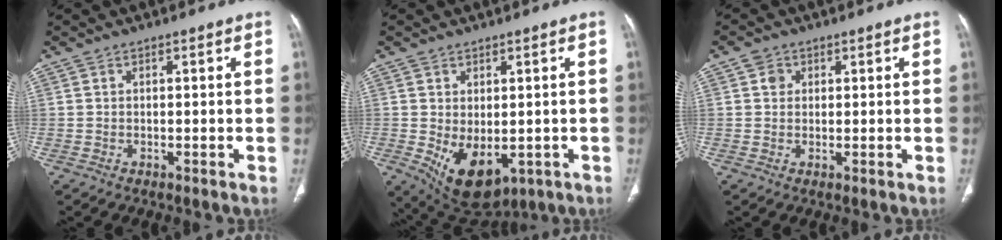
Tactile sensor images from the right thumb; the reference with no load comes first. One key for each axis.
{"total": 10.3, "fx": -2.2, "fy": 6.2, "fz": 7.9, "tx": -0.113, "ty": -0.009, "tz": -0.007}
{"total": 2.2, "fx": 0.7, "fy": 1.9, "fz": 0.8, "tx": -0.005, "ty": -0.002, "tz": 0.010}